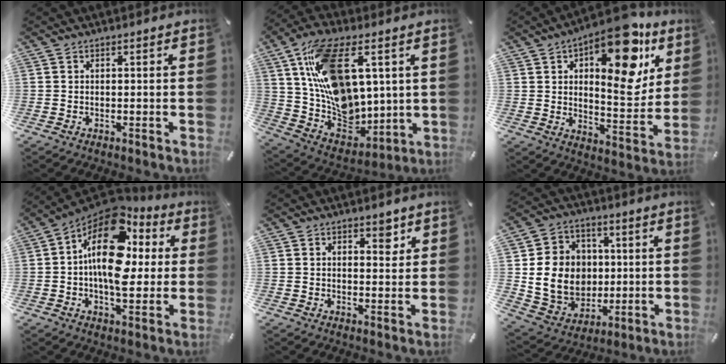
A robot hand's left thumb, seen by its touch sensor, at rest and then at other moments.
{"total": 19.8, "force": [7.0, 12.1, 14.0], "torque": [-0.261, -0.032, 0.132]}
{"total": 19.9, "force": [10.1, 9.0, 14.7], "torque": [-0.182, -0.064, 0.159]}
{"total": 20.1, "force": [3.5, 12.0, 15.7], "torque": [-0.273, -0.030, 0.054]}
{"total": 3.6, "force": [1.9, 2.2, 2.1], "torque": [-0.014, -0.012, 0.026]}
{"total": 14.2, "force": [0.6, 12.8, 6.0], "torque": [-0.121, 0.005, 0.023]}